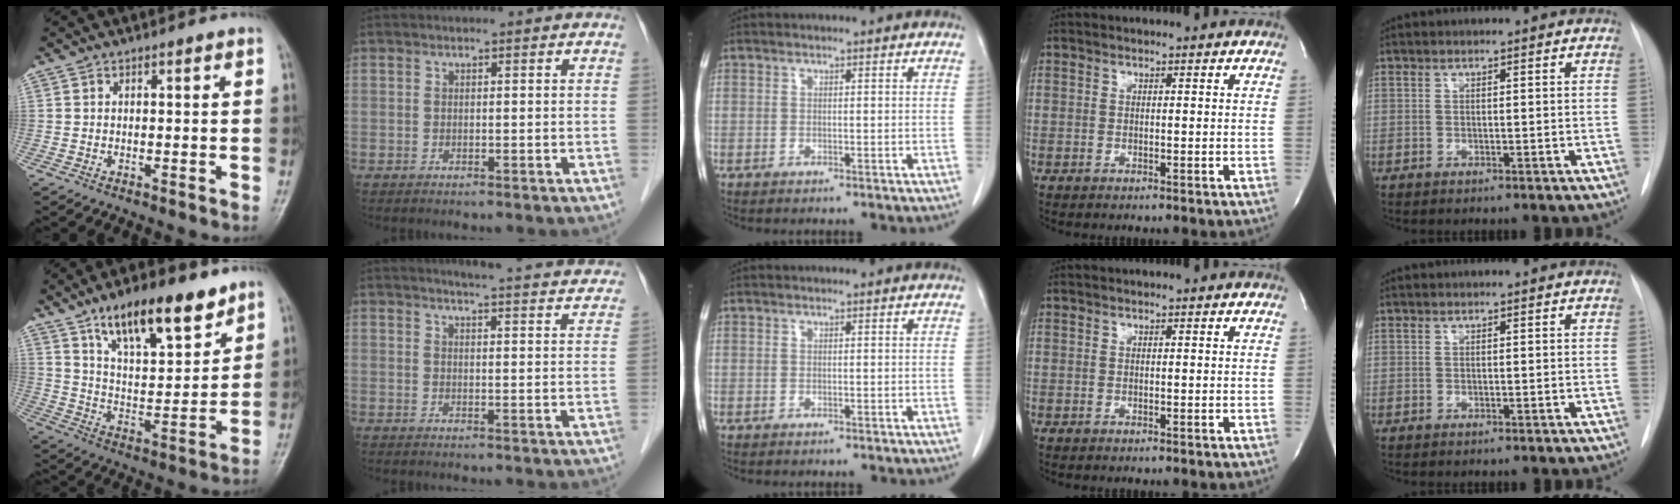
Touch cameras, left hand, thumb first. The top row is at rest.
{"thumb": {"total": 16.2, "force": [10.7, 5.8, 10.7], "torque": [-0.143, -0.053, 0.186]}, "index": {"total": 17.5, "force": [16.7, 0.9, 4.9], "torque": [-0.056, -0.042, 0.184]}}